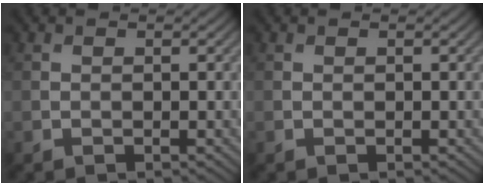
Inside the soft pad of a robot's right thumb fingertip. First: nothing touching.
{"total": 0.0}